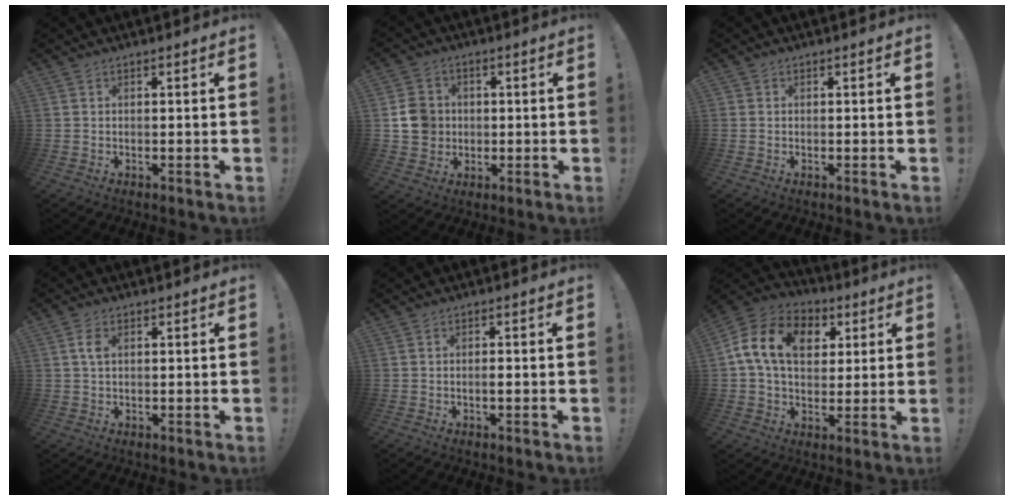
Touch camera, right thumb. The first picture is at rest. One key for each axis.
{"total": 9.1, "fx": 0.7, "fy": 8.4, "fz": 3.3, "tx": -0.050, "ty": 0.001, "tz": 0.019}
{"total": 0.7, "fx": -0.1, "fy": 0.7, "fz": 0.0, "tx": -0.002, "ty": 0.002, "tz": 0.000}
{"total": 3.5, "fx": 1.0, "fy": 2.2, "fz": 2.5, "tx": -0.039, "ty": 0.001, "tz": 0.016}
{"total": 1.3, "fx": -0.5, "fy": 0.2, "fz": 1.2, "tx": -0.013, "ty": -0.001, "tz": -0.011}
{"total": 15.8, "fx": 4.5, "fy": 11.1, "fz": 10.2, "tx": -0.174, "ty": 0.004, "tz": 0.084}